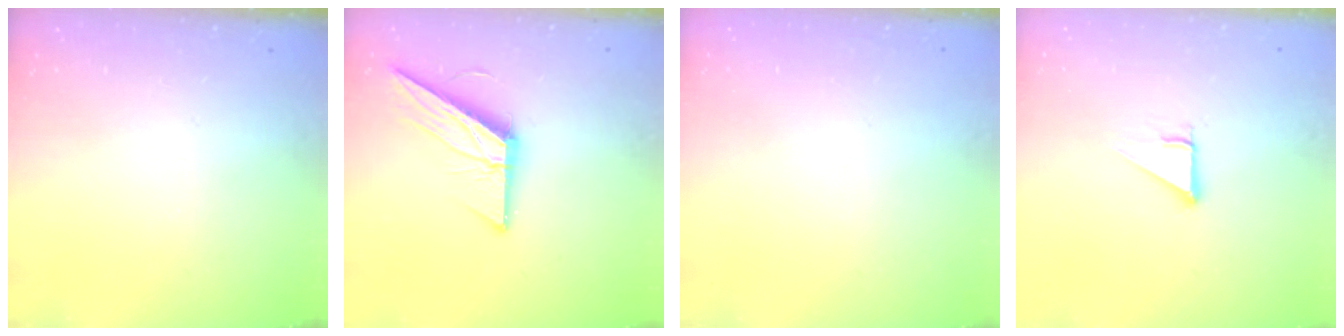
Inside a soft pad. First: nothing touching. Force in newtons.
{"total": 13.9, "press": 13.9, "slide": 0.5}
{"total": 2.6, "press": 2.6, "slide": 0.2}
{"total": 3.0, "press": 3.0, "slide": 0.1}